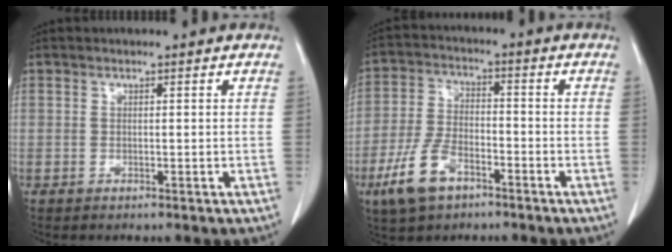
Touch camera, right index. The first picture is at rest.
{"total": 9.1, "force": [-5.2, 4.5, 6.0], "torque": [-0.139, 0.001, -0.098]}